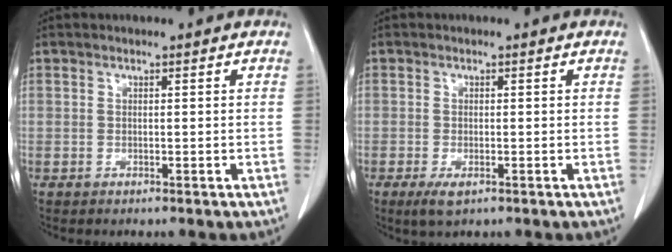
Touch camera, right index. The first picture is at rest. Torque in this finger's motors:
{"motor_torque": [0.25, -0.22, 0.02, 0.05]}